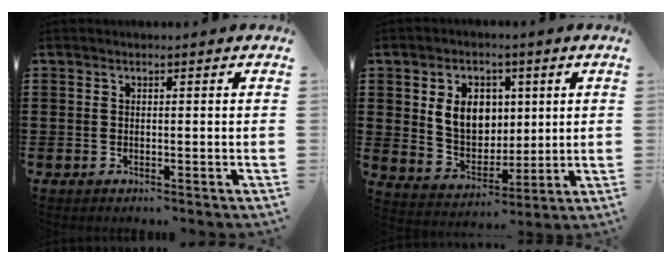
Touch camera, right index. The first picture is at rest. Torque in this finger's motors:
{"motor_torque": [0.57, -0.06, 0.40, 0.11]}